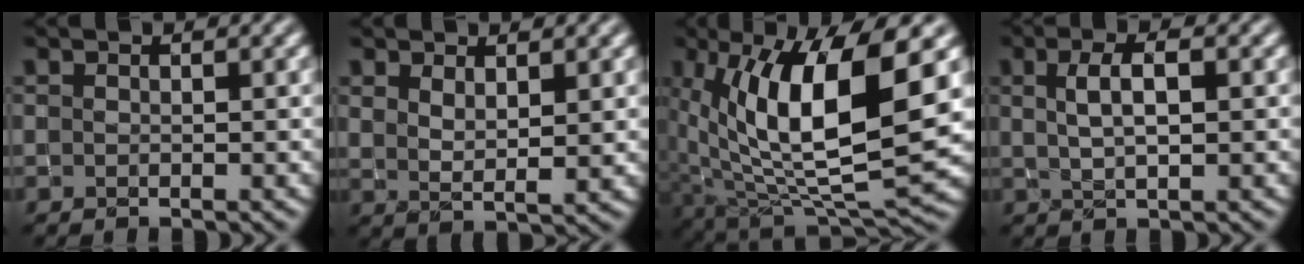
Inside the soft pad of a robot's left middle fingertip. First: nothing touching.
{"total": 2.4, "force": [1.5, 0.8, 1.7], "torque": [-0.036, -0.005, 0.033]}
{"total": 12.6, "force": [2.9, 4.5, 11.4], "torque": [-0.200, -0.004, 0.061]}
{"total": 3.0, "force": [1.0, 1.0, 2.7], "torque": [-0.050, 0.009, 0.018]}